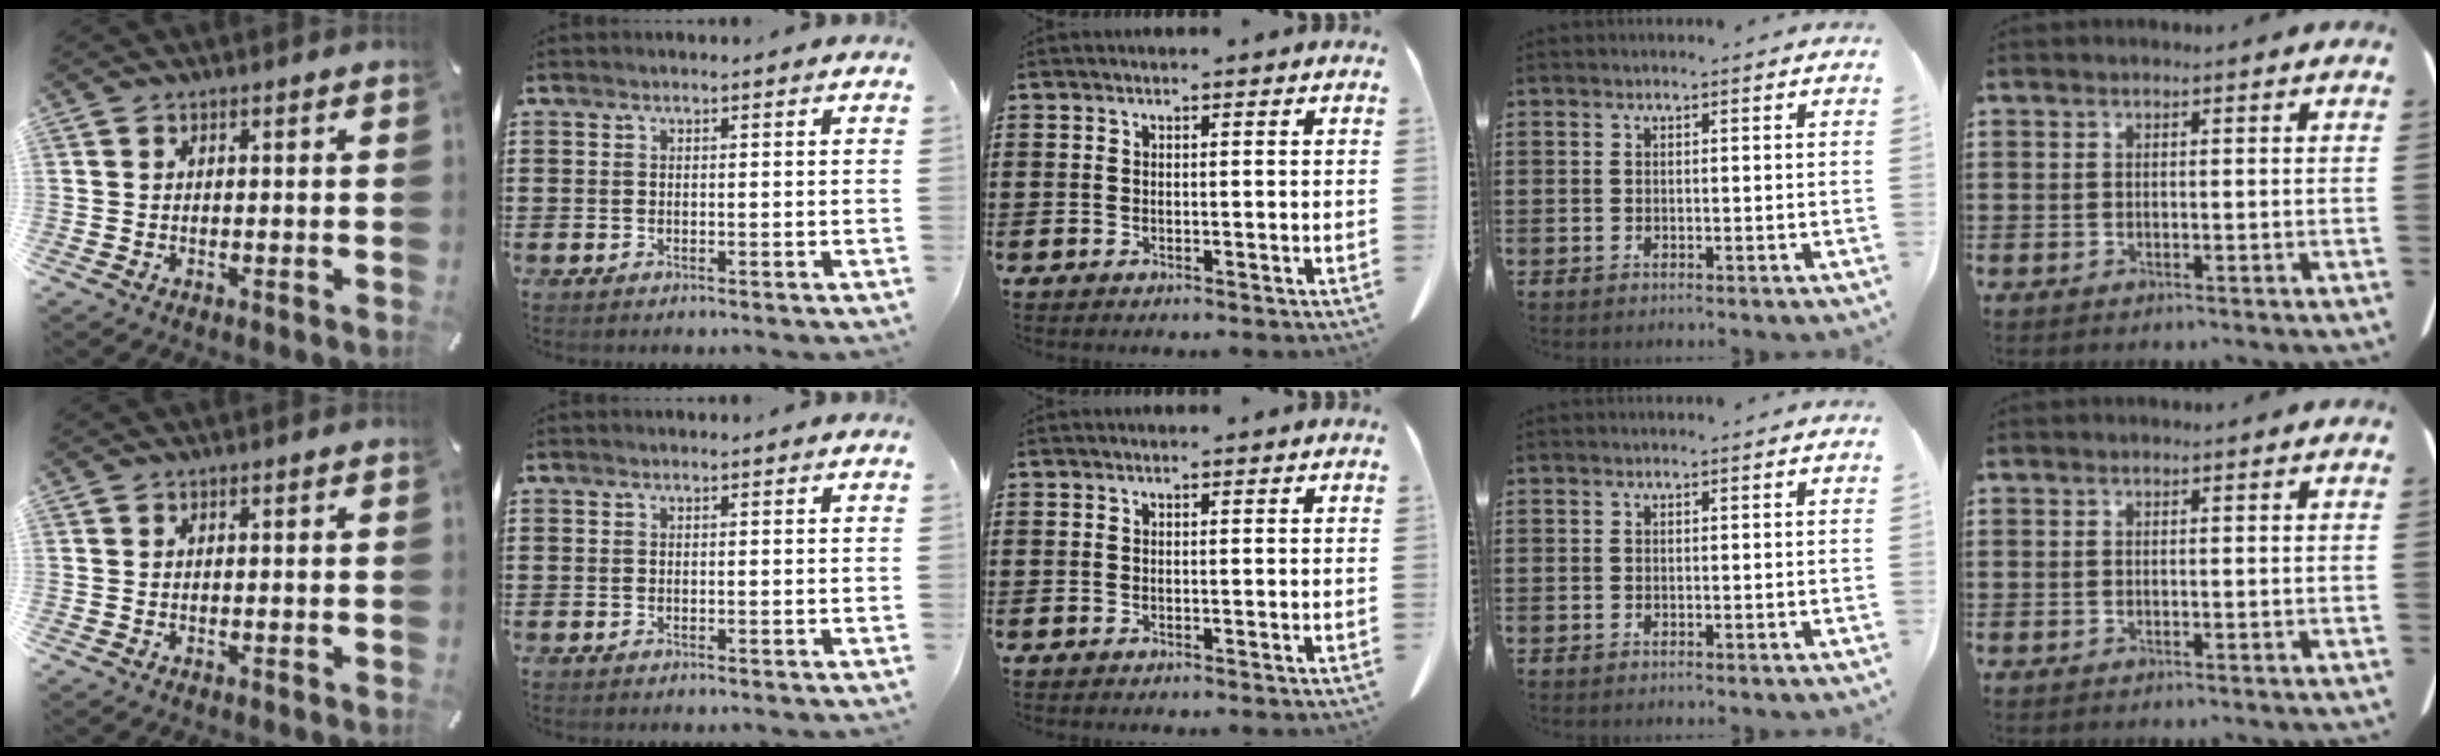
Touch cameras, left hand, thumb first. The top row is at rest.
{}